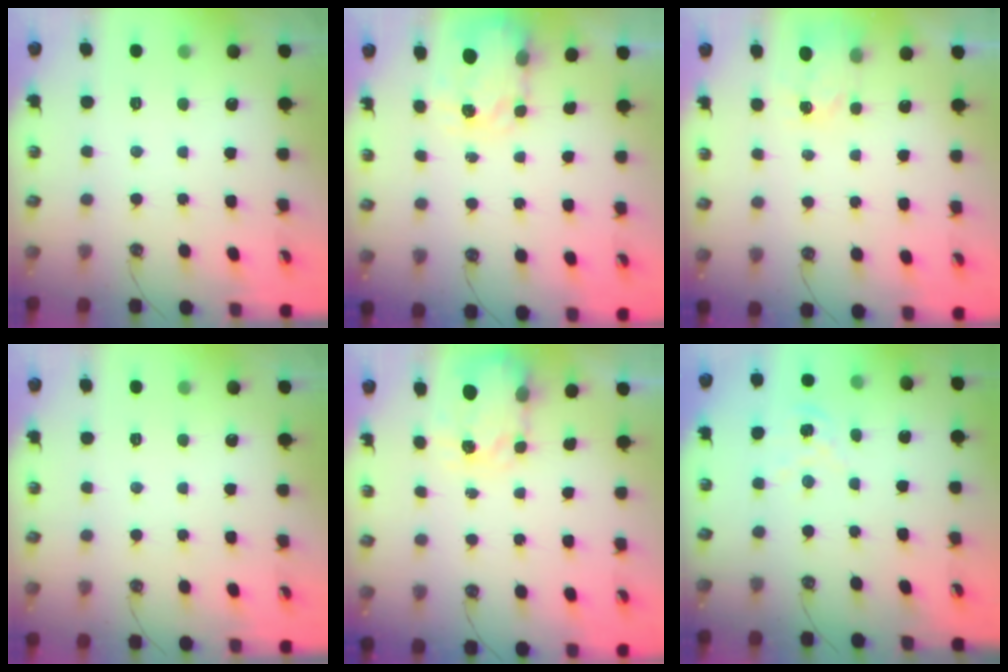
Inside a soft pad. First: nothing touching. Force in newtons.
{"total": 3.5, "press": 3.5, "slide": 0.4}
{"total": 2.2, "press": 2.2, "slide": 0.2}
{"total": 0.0}
{"total": 3.4, "press": 3.4, "slide": 0.5}
{"total": 2.3, "press": 2.3, "slide": 0.3}